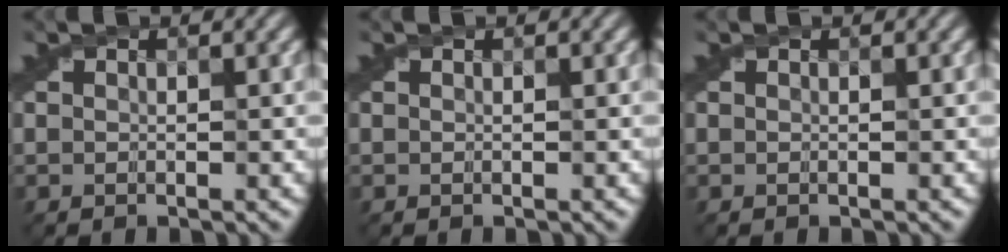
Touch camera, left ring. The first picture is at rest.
{"total": 0.0}
{"total": 0.0}